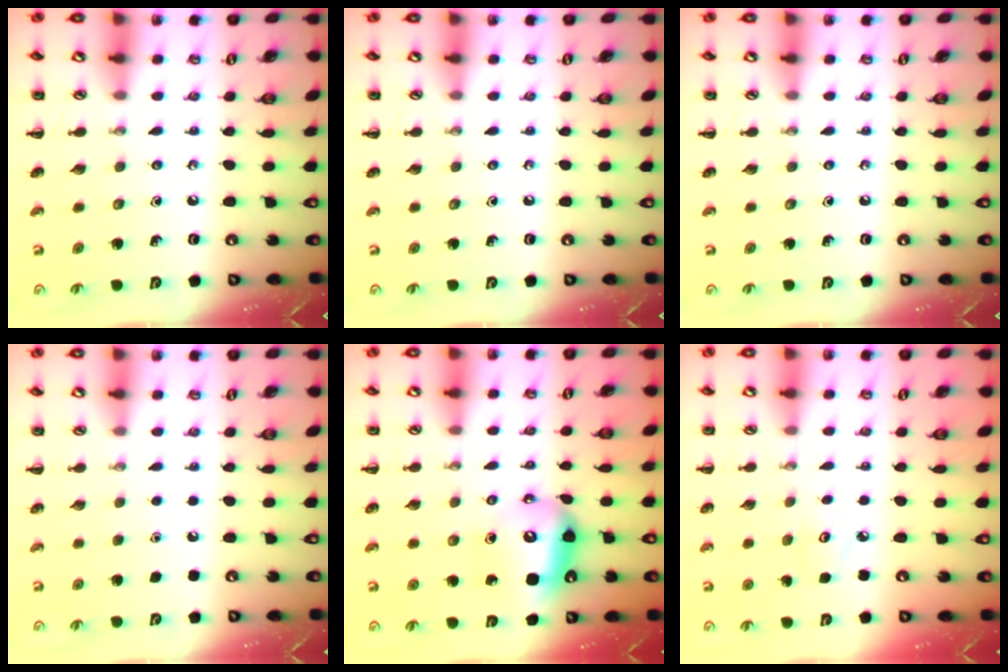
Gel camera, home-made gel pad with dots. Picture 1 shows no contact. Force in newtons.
{"total": 0.0}
{"total": 0.0}
{"total": 1.7, "press": 1.7, "slide": 0.1}
{"total": 8.4, "press": 8.4, "slide": 0.9}
{"total": 2.4, "press": 2.3, "slide": 0.6}